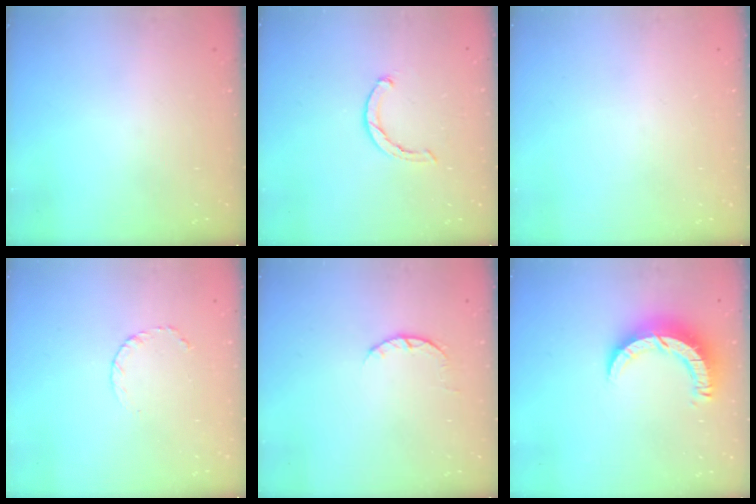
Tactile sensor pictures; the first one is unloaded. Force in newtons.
{"total": 2.3, "press": 2.2, "slide": 0.5}
{"total": 0.0}
{"total": 3.5, "press": 3.5, "slide": 0.4}
{"total": 3.2, "press": 3.2, "slide": 0.4}
{"total": 9.3, "press": 9.2, "slide": 0.9}